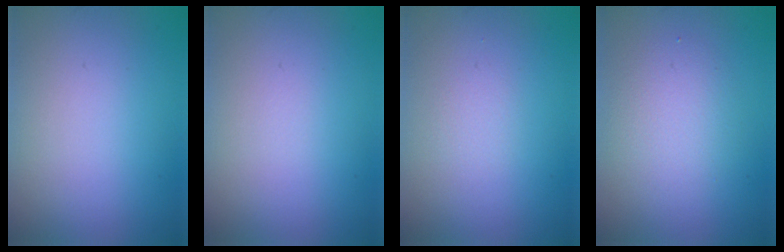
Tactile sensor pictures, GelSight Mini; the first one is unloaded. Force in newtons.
{"total": 0.0}
{"total": 0.7, "press": 0.7, "slide": 0.1}
{"total": 2.9, "press": 2.9, "slide": 0.2}